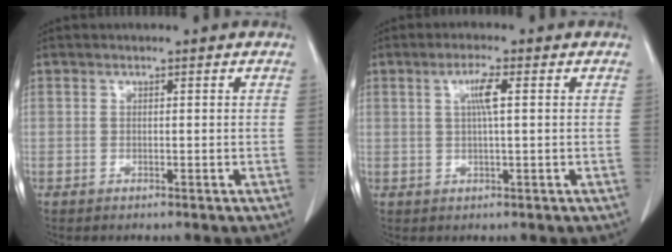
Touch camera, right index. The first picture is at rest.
{"total": 3.4, "force": [0.9, 0.2, 3.2], "torque": [-0.060, 0.003, 0.014]}